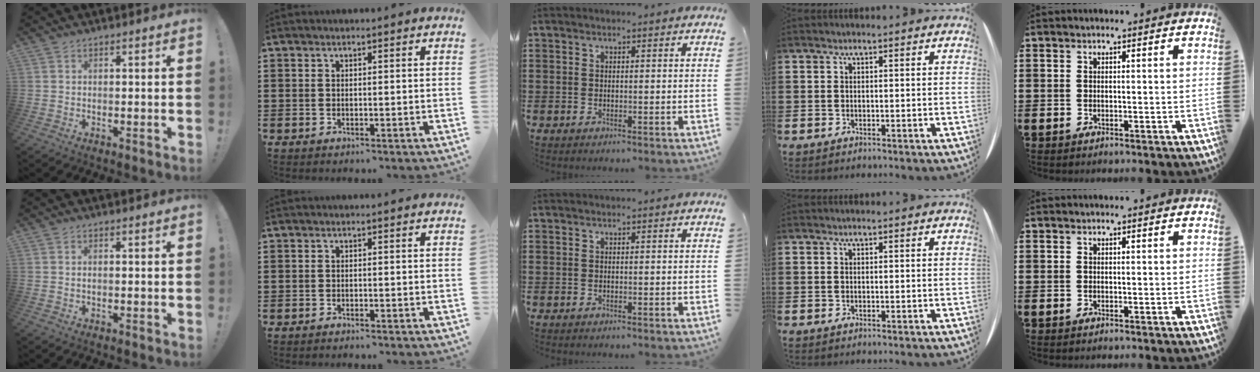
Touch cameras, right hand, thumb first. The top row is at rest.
{"thumb": {"total": 0.7, "force": [0.1, 0.3, 0.6], "torque": [-0.012, 0.002, 0.002]}, "index": {"total": 0.7, "force": [-0.7, 0.0, 0.0], "torque": [-0.002, 0.000, -0.015]}}